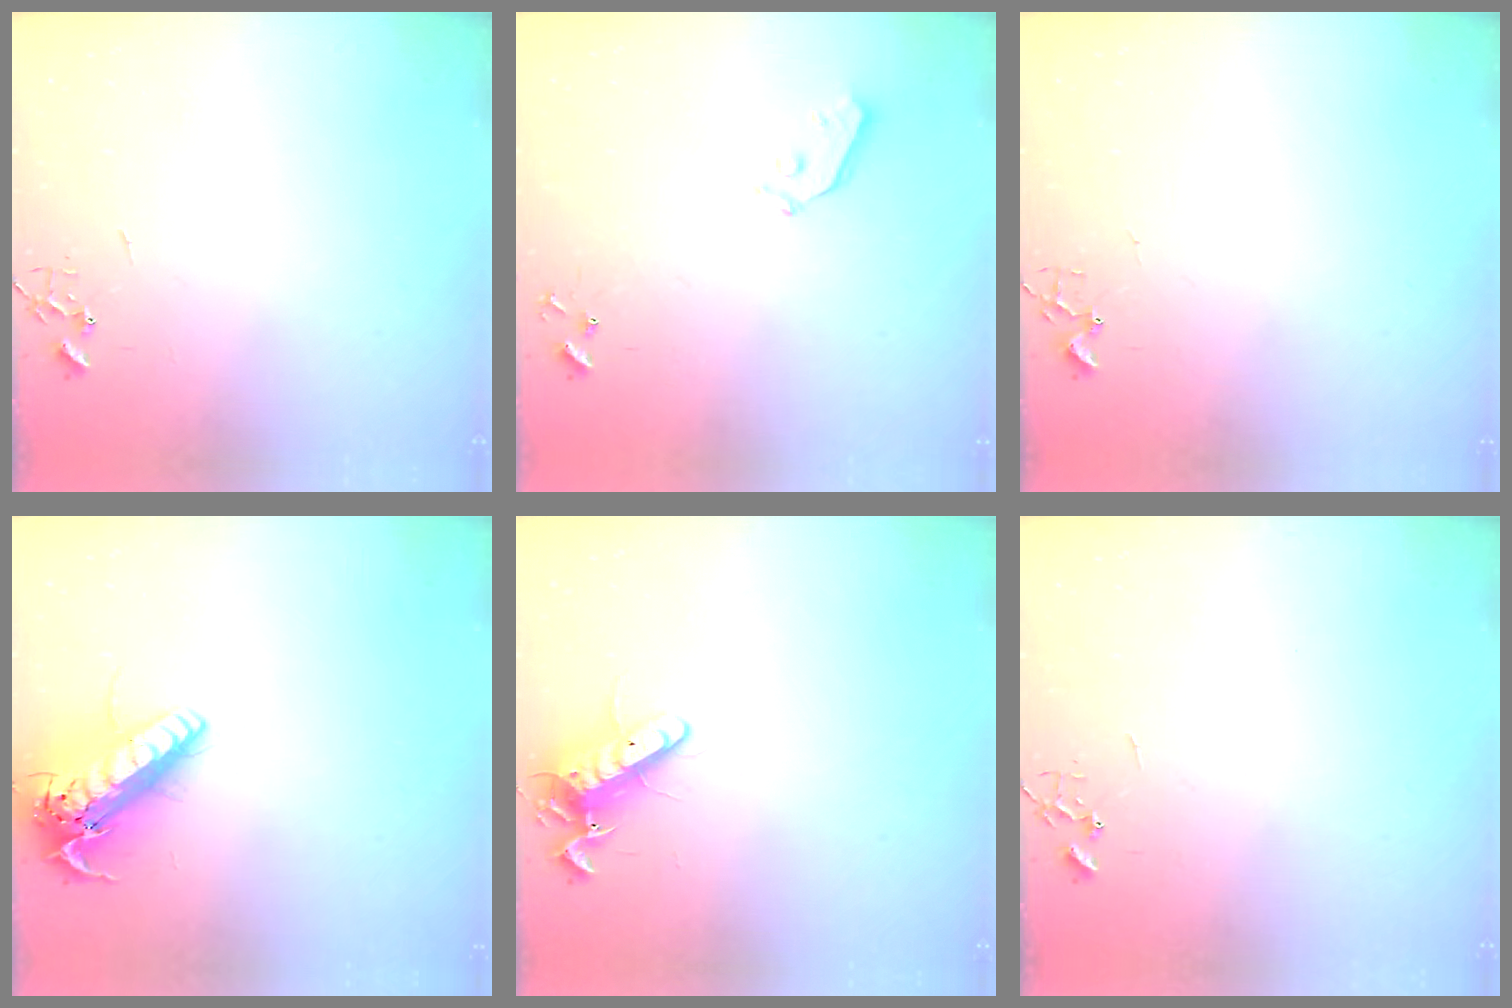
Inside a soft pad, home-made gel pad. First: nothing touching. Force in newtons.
{"total": 4.1, "press": 4.0, "slide": 0.8}
{"total": 7.3, "press": 7.3, "slide": 0.5}
{"total": 18.2, "press": 17.9, "slide": 3.4}
{"total": 11.3, "press": 11.2, "slide": 0.9}
{"total": 0.0}